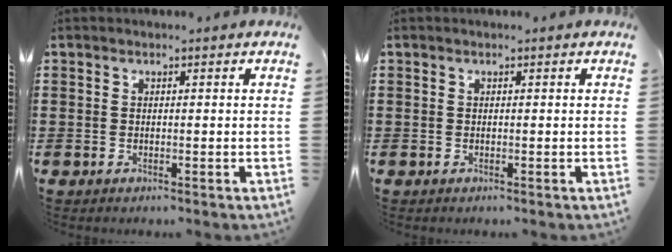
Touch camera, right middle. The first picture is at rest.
{"total": 0.0}